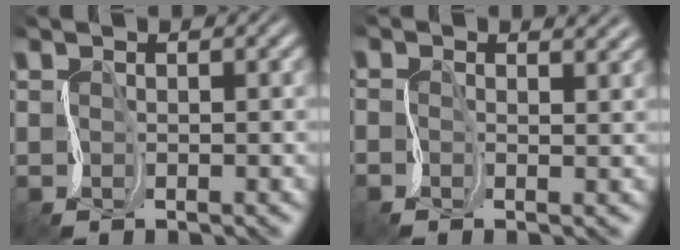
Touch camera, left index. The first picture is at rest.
{"total": 2.0, "force": [0.9, 0.9, 1.5], "torque": [-0.016, 0.001, -0.001]}